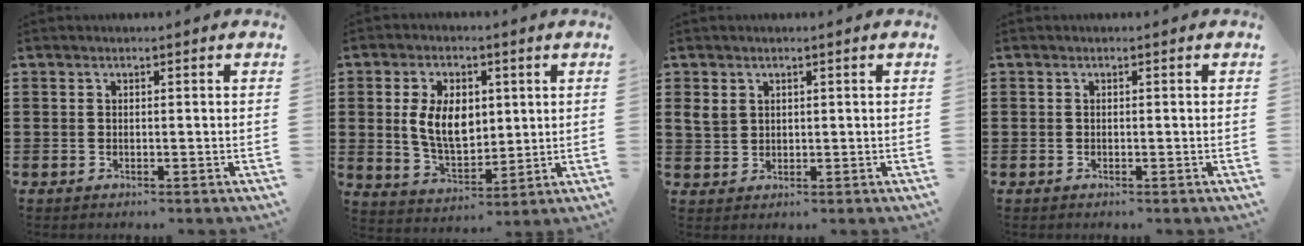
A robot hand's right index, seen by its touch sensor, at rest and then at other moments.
{"total": 8.5, "force": [1.2, 5.4, 6.4], "torque": [-0.138, 0.009, 0.019]}
{"total": 2.7, "force": [1.2, 2.1, 1.2], "torque": [-0.039, 0.007, 0.020]}
{"total": 0.0}